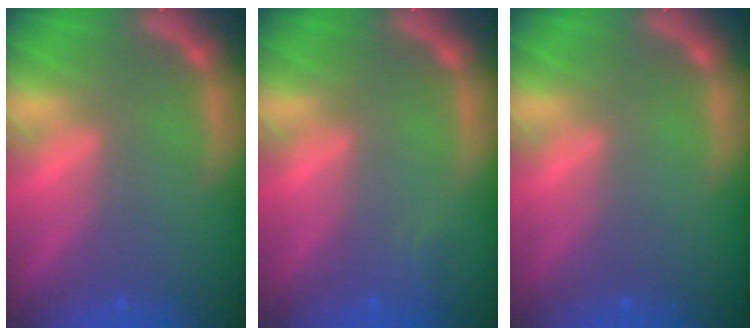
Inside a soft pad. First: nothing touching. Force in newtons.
{"total": 0.9}
{"total": 0.0}